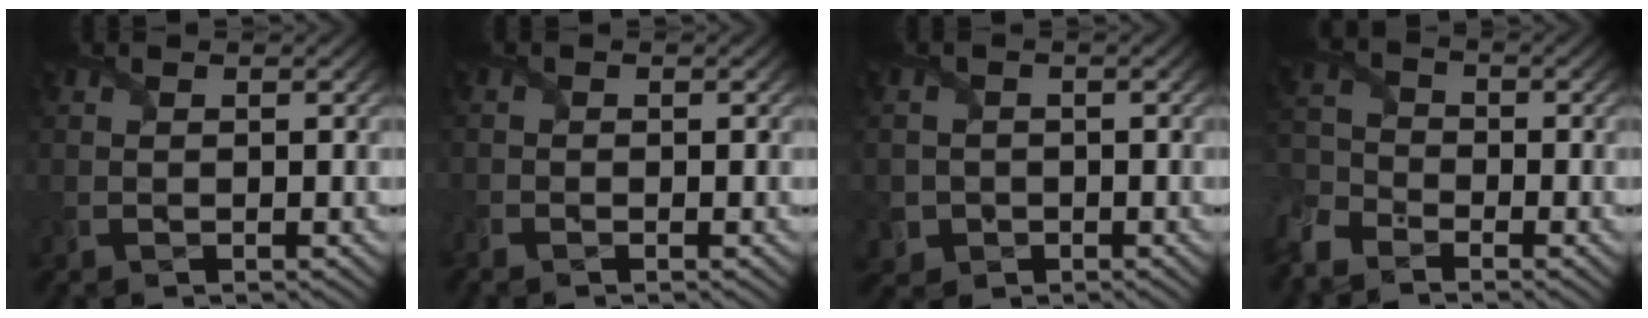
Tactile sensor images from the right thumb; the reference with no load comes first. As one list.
[{"total": 1.5, "force": [-1.4, 0.5, 0.2], "torque": [-0.009, -0.010, -0.035]}, {"total": 3.0, "force": [-0.9, 2.8, 0.5], "torque": [-0.011, -0.011, -0.023]}, {"total": 6.5, "force": [-5.0, 3.4, 2.4], "torque": [-0.078, -0.021, -0.119]}]